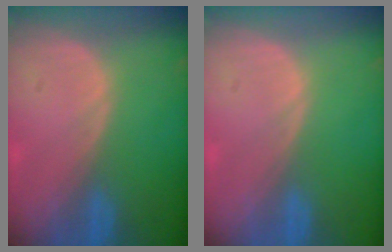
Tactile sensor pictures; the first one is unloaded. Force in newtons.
{"total": 0.0}